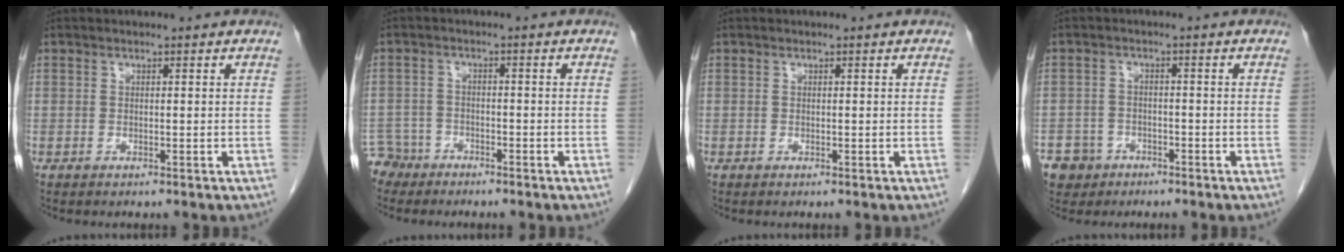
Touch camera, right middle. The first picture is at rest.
{"total": 4.6, "force": [-3.9, 2.4, -0.7], "torque": [0.017, 0.001, -0.076]}
{"total": 0.0}
{"total": 5.4, "force": [-3.3, 4.2, 0.4], "torque": [-0.006, 0.008, -0.051]}